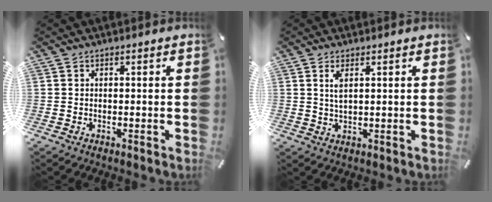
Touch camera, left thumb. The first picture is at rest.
{"total": 3.0, "force": [1.2, 1.0, 2.5], "torque": [-0.062, 0.001, 0.019]}